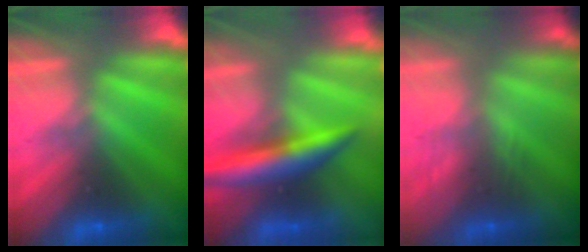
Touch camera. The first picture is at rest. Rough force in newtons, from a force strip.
{"total": 7.3}
{"total": 2.9}